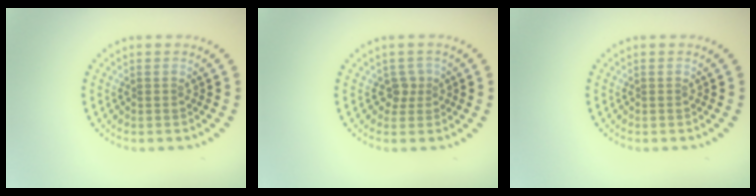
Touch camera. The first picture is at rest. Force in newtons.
{"total": 1.5, "press": 1.0, "slide": 1.1}
{"total": 0.0}